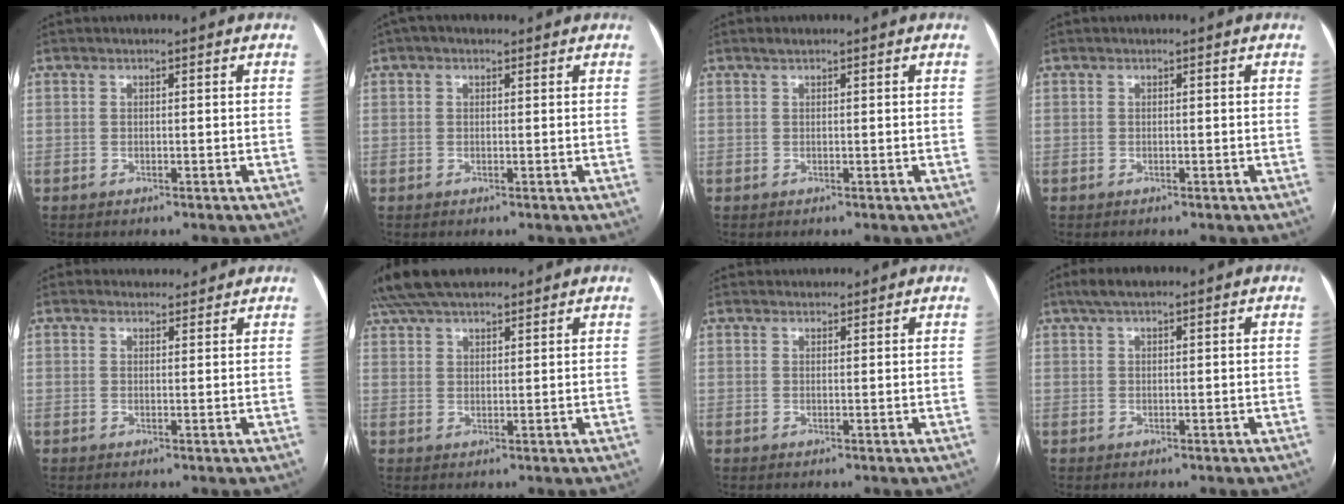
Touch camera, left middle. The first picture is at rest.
{"total": 2.0, "force": [1.3, 1.1, 1.1], "torque": [-0.023, 0.024, 0.017]}
{"total": 0.6, "force": [0.5, 0.0, 0.3], "torque": [-0.009, 0.005, 0.011]}
{"total": 0.0}
{"total": 3.2, "force": [3.0, 1.1, 0.0], "torque": [0.000, 0.011, 0.036]}
{"total": 11.3, "force": [9.6, 3.3, 5.1], "torque": [-0.088, 0.051, 0.162]}
{"total": 3.0, "force": [2.9, 0.7, 0.2], "torque": [-0.004, 0.030, 0.044]}
{"total": 3.4, "force": [2.4, 0.8, 2.2], "torque": [-0.047, 0.021, 0.044]}